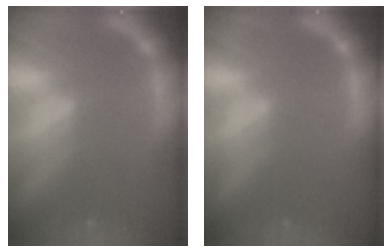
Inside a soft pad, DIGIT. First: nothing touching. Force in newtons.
{"total": 0.0}